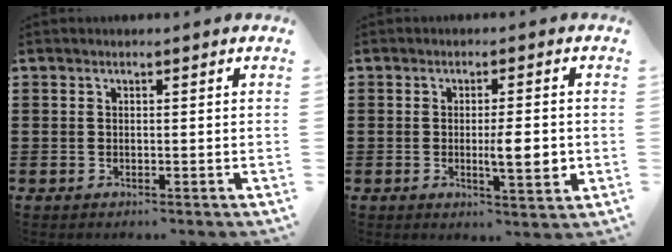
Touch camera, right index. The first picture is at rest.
{"total": 5.7, "force": [-0.6, 1.0, 5.6], "torque": [-0.086, -0.005, -0.012]}